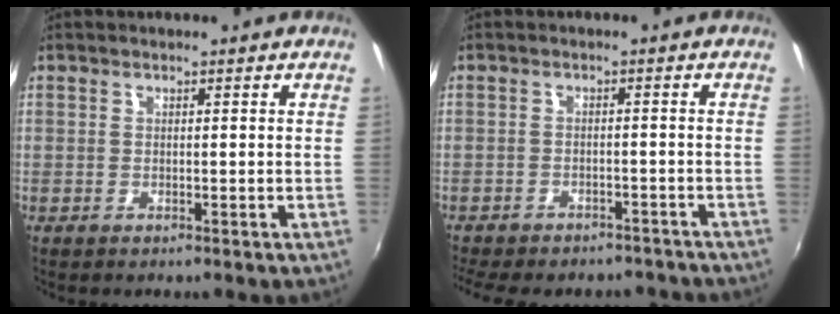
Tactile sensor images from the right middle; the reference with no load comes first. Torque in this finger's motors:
{"motor_torque": [0.96, -1.17, 0.38, 0.12]}